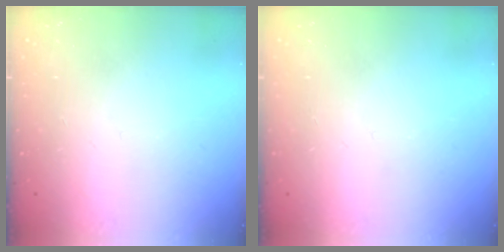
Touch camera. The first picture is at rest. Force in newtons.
{"total": 0.0}